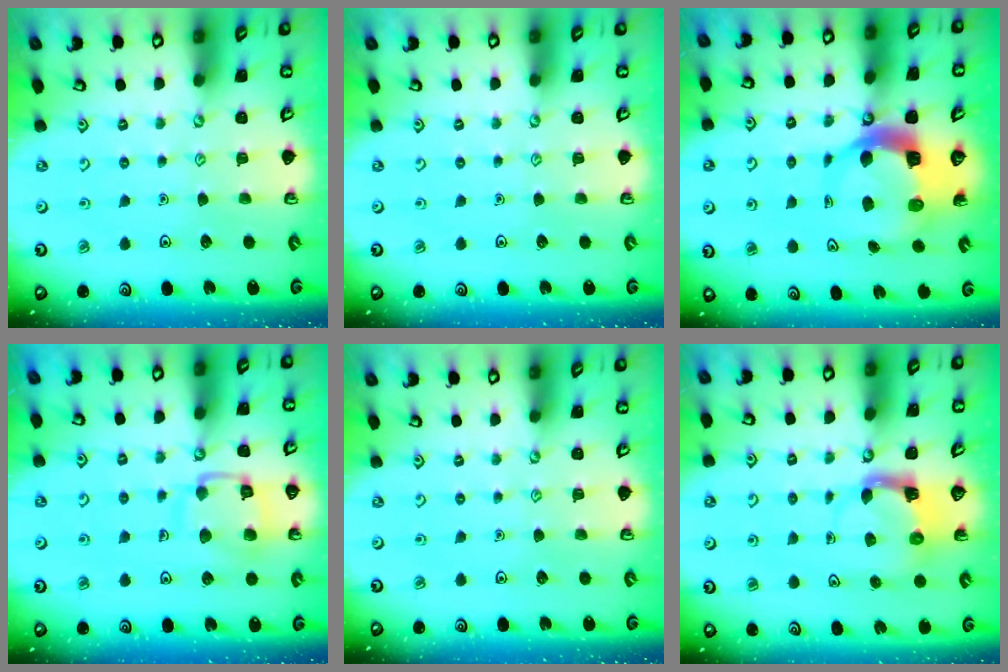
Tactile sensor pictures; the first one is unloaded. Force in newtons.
{"total": 0.0}
{"total": 8.9, "press": 8.9, "slide": 1.2}
{"total": 12.6, "press": 12.6, "slide": 1.2}
{"total": 0.0}
{"total": 3.7, "press": 3.7, "slide": 0.7}